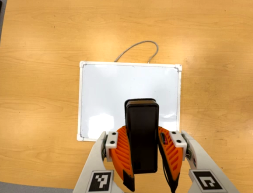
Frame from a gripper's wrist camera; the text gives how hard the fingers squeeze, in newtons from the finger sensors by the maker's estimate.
{"total": 6.7, "left": 6.1, "right": 7.3}